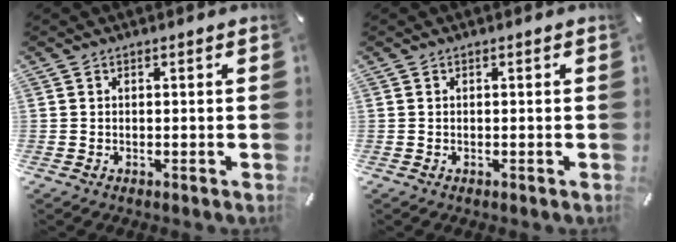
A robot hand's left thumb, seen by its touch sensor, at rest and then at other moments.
{"total": 0.0}